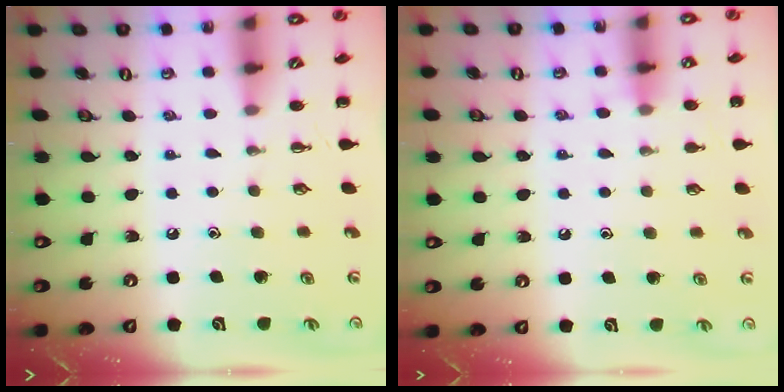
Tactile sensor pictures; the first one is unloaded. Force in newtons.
{"total": 7.2, "press": 6.8, "slide": 2.4}